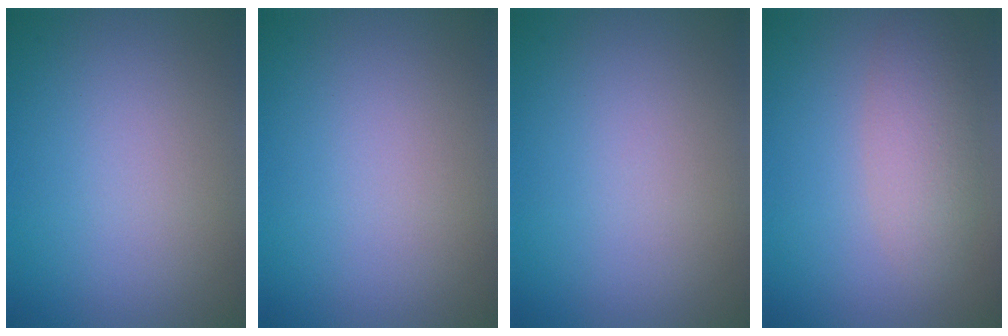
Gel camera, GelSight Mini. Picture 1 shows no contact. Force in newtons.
{"total": 0.0}
{"total": 0.0}
{"total": 3.2, "press": 3.2, "slide": 0.2}